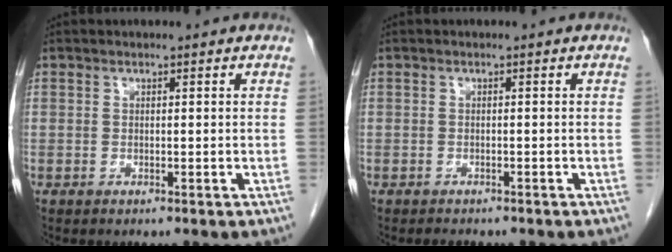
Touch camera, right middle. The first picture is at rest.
{"total": 1.7, "force": [-1.5, 0.6, 0.4], "torque": [-0.013, -0.005, -0.018]}